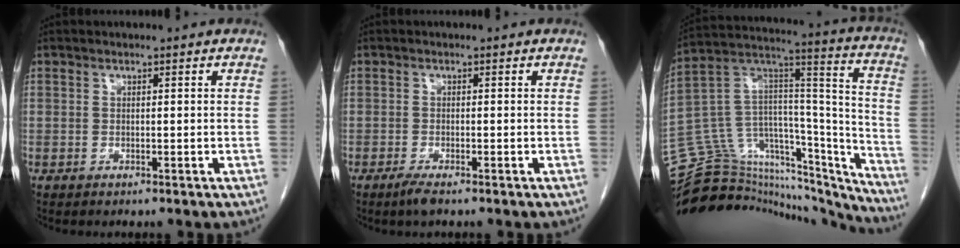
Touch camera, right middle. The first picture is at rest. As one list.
[{"total": 1.9, "force": [-1.3, 0.2, 1.3], "torque": [-0.033, -0.006, -0.027]}, {"total": 34.9, "force": [-32.2, 8.4, 10.4], "torque": [-0.140, 0.036, -0.458]}]